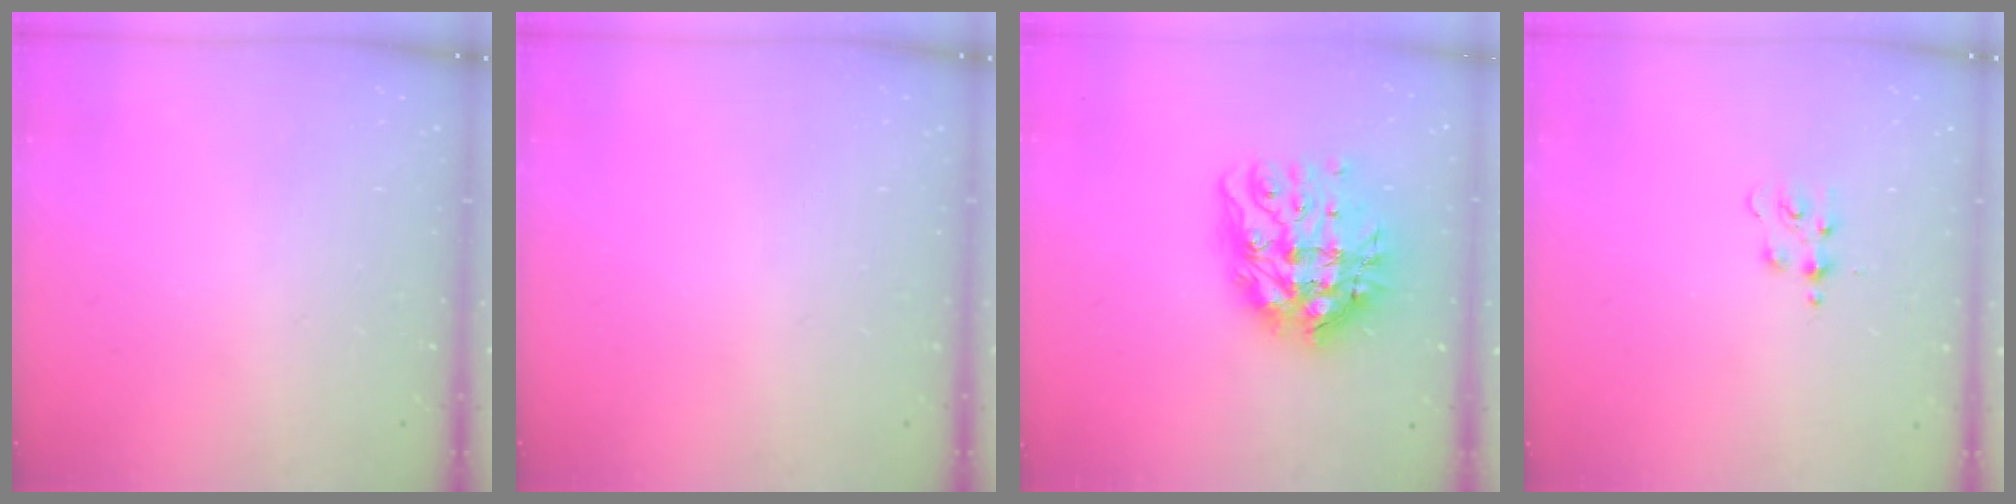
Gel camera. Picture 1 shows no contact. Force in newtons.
{"total": 0.0}
{"total": 17.5, "press": 17.4, "slide": 1.7}
{"total": 3.4, "press": 3.4, "slide": 0.4}